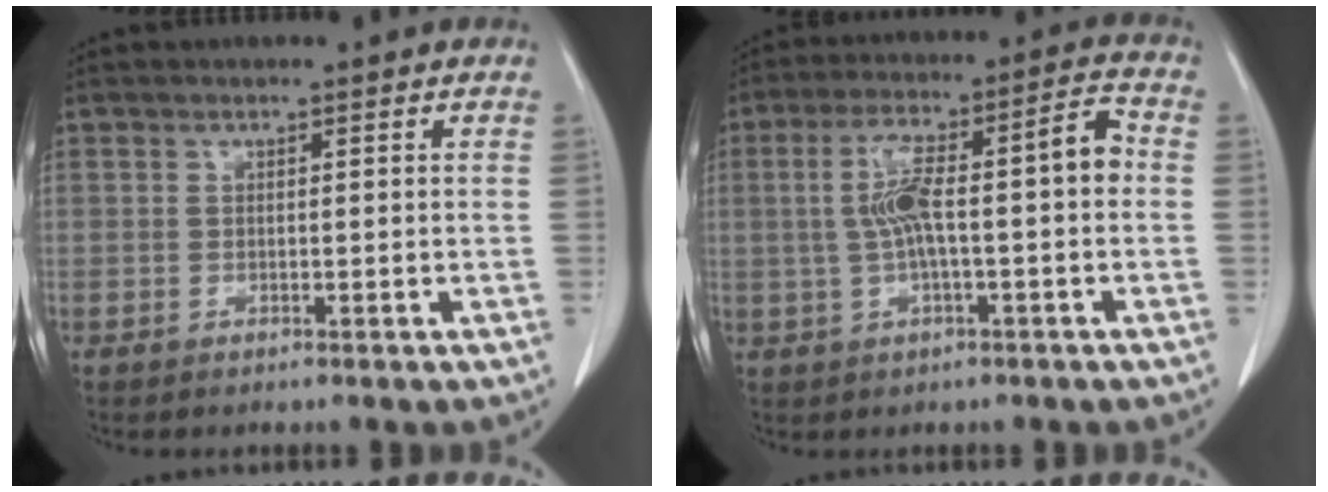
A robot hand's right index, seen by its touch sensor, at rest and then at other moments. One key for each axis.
{"total": 11.6, "fx": 0.0, "fy": 2.1, "fz": 11.4, "tx": -0.201, "ty": 0.041, "tz": 0.003}